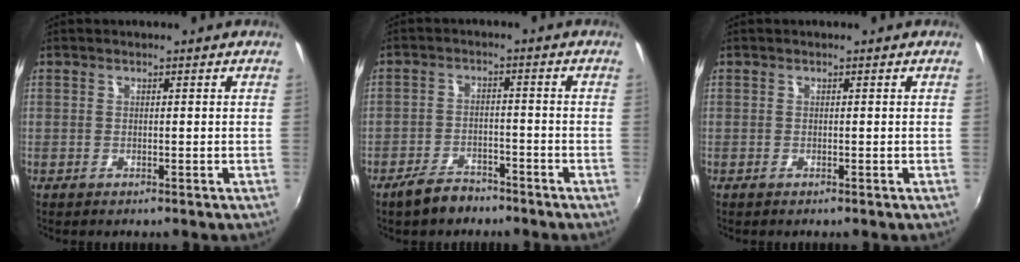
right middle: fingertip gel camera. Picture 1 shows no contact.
{"total": 5.7, "force": [-4.6, 2.6, 2.2], "torque": [-0.060, 0.007, -0.072]}
{"total": 0.0}